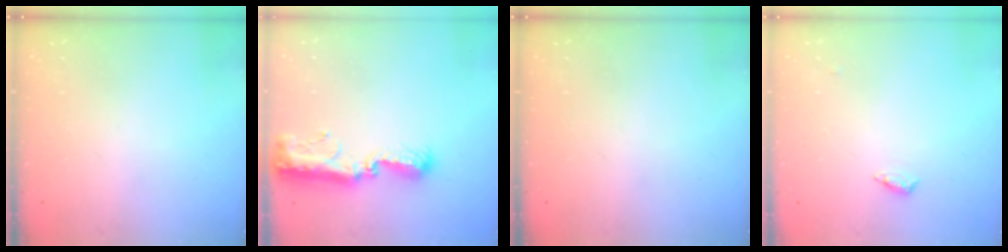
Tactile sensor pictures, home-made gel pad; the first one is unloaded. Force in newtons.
{"total": 11.5, "press": 11.4, "slide": 0.9}
{"total": 0.0}
{"total": 4.4, "press": 4.1, "slide": 1.4}